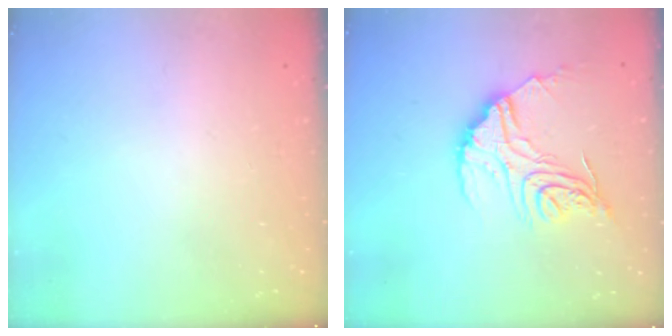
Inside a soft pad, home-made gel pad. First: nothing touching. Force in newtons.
{"total": 16.9, "press": 16.9, "slide": 1.3}